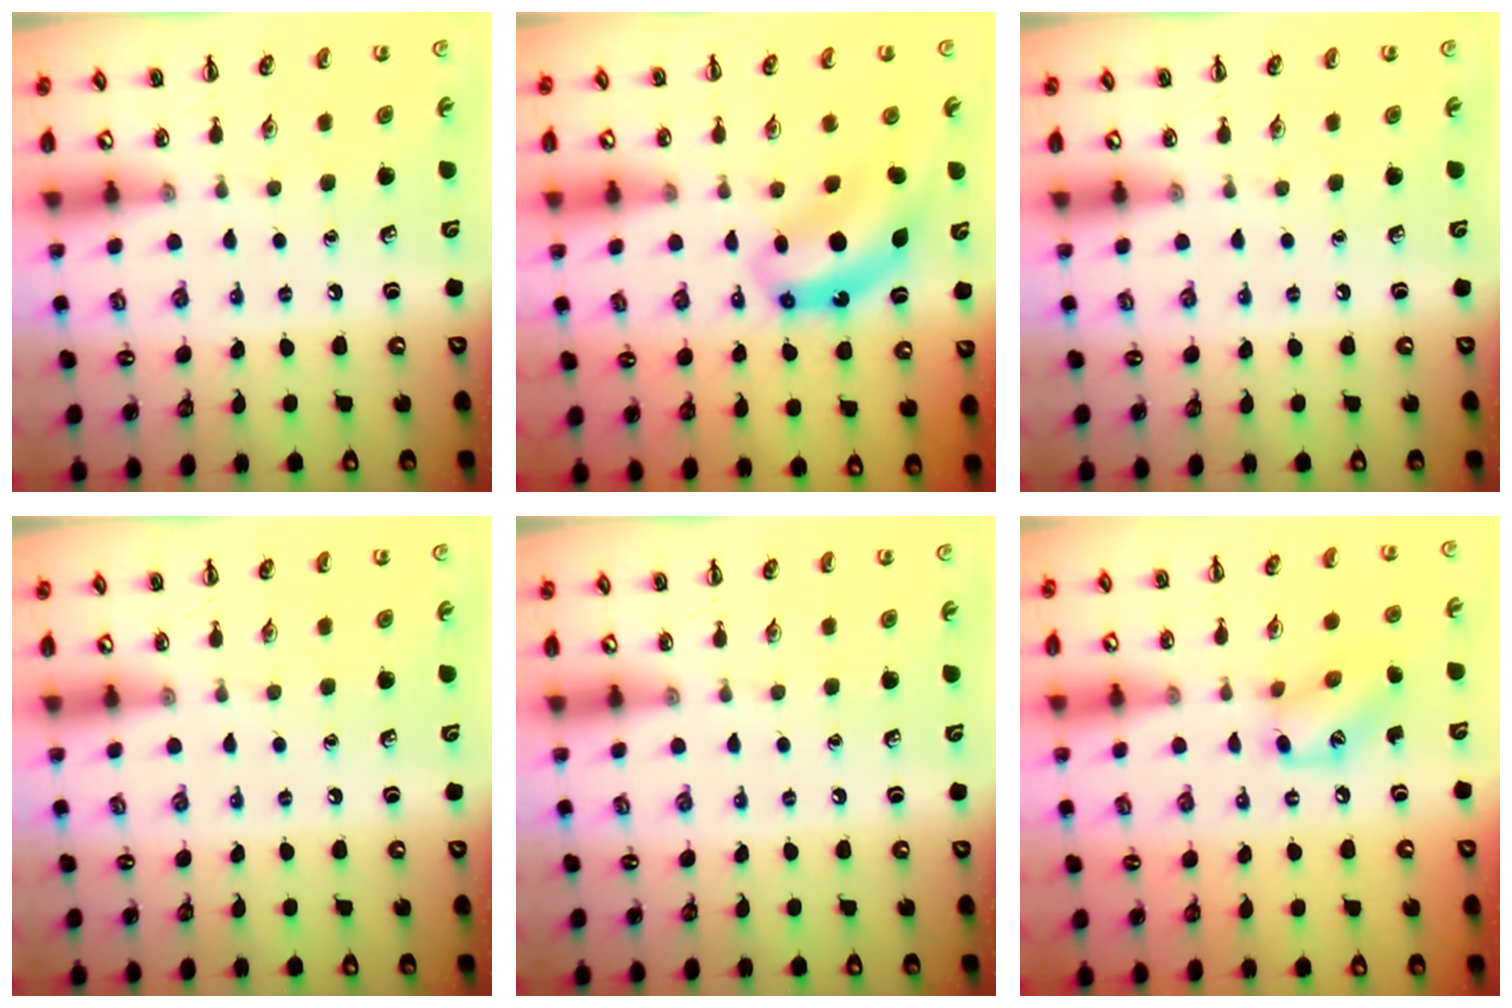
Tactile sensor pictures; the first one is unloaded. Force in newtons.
{"total": 9.4, "press": 9.3, "slide": 1.8}
{"total": 0.0}
{"total": 0.0}
{"total": 0.0}
{"total": 10.7, "press": 10.6, "slide": 0.6}